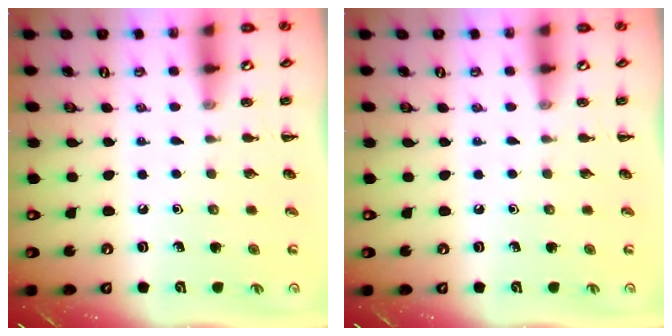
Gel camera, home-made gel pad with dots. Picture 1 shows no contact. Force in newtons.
{"total": 0.0}